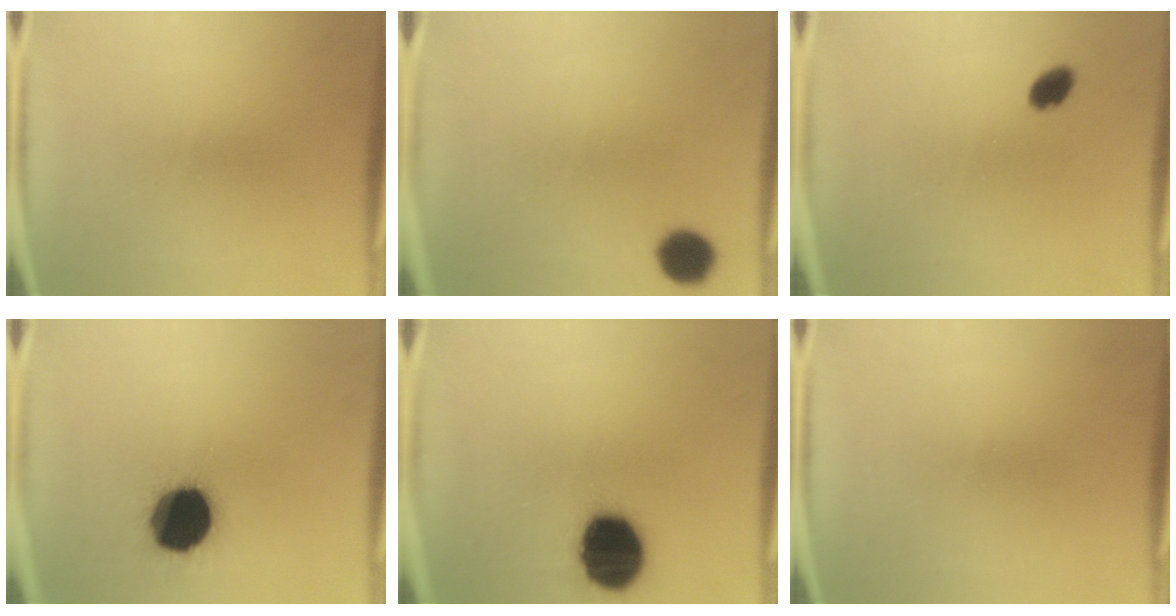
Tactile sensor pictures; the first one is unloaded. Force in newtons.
{"total": 6.7}
{"total": 2.8}
{"total": 19.9}
{"total": 18.6}
{"total": 0.0}